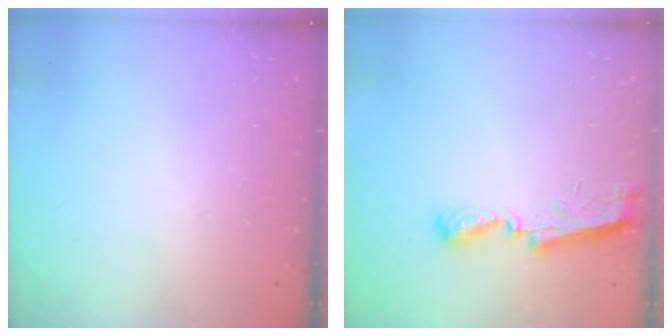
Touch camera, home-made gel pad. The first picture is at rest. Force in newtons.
{"total": 7.6, "press": 7.5, "slide": 0.3}